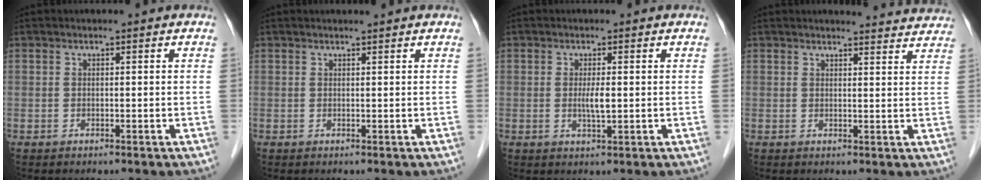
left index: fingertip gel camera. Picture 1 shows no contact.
{"total": 1.3, "force": [1.2, -0.1, 0.5], "torque": [-0.006, 0.005, 0.020]}
{"total": 2.2, "force": [-0.1, 0.2, 2.2], "torque": [-0.046, -0.007, -0.002]}
{"total": 8.5, "force": [8.4, 0.8, 1.1], "torque": [0.004, -0.013, 0.073]}